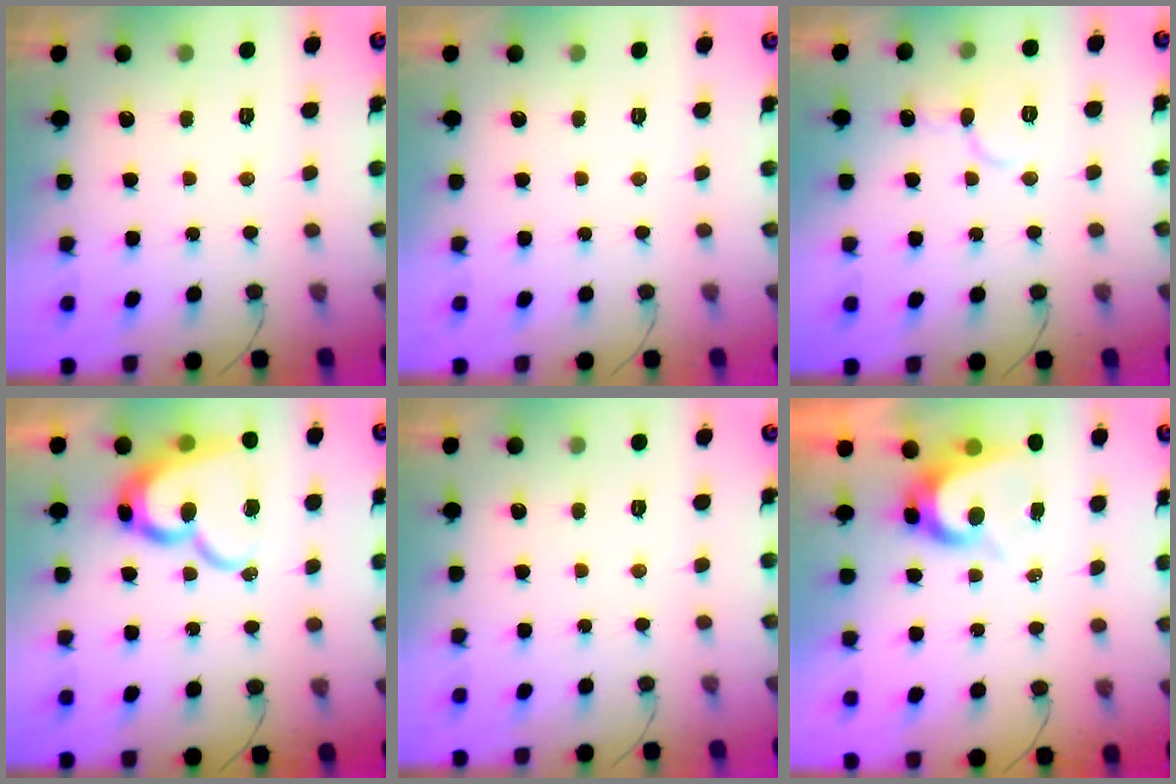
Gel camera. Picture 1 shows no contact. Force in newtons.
{"total": 0.0}
{"total": 8.1, "press": 8.0, "slide": 1.1}
{"total": 16.1, "press": 16.0, "slide": 1.6}
{"total": 0.0}
{"total": 7.5, "press": 7.5, "slide": 0.7}